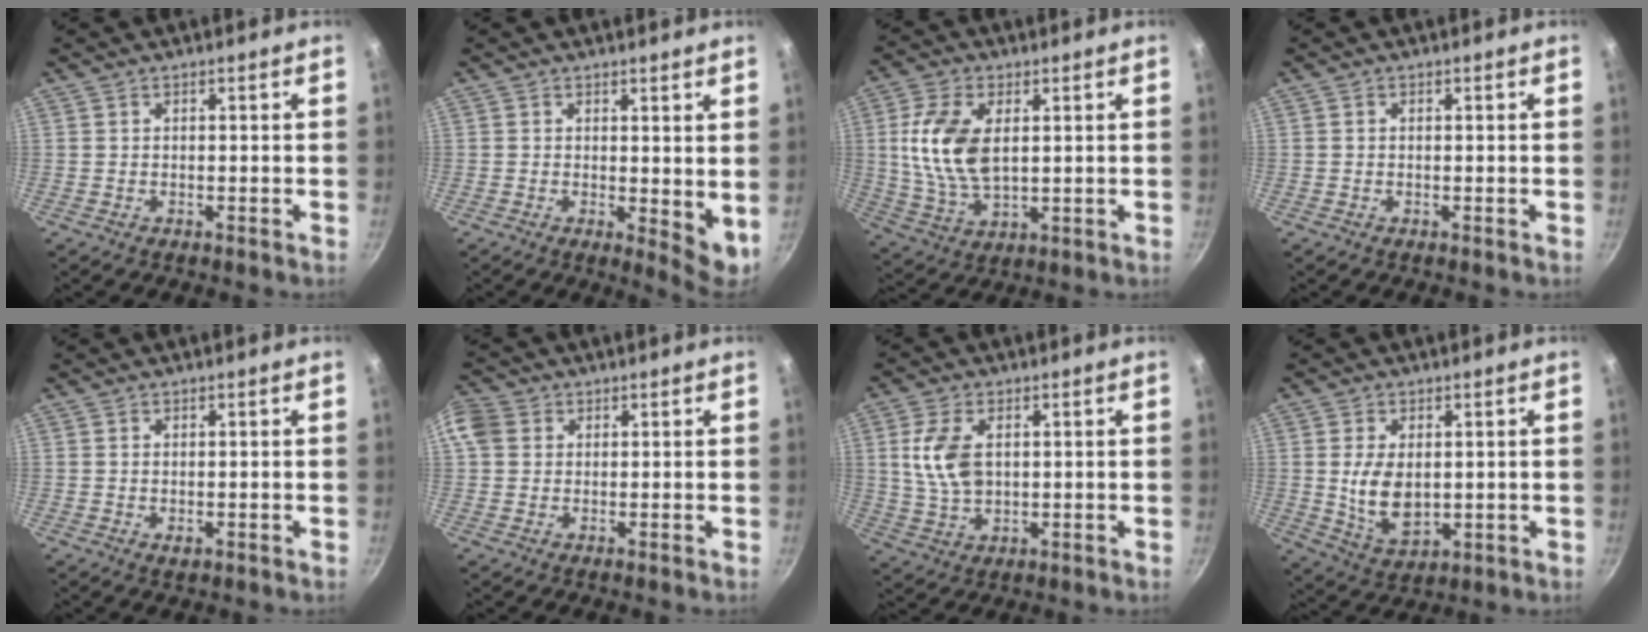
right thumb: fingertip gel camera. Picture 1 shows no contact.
{"total": 5.2, "force": [0.9, 2.2, 4.6], "torque": [-0.061, -0.016, 0.014]}
{"total": 13.1, "force": [2.3, 7.4, 10.6], "torque": [-0.202, -0.012, 0.049]}
{"total": 0.0}
{"total": 1.2, "force": [-0.1, 0.7, 1.0], "torque": [-0.017, -0.003, -0.001]}
{"total": 5.2, "force": [1.1, 4.5, 2.3], "torque": [-0.030, 0.004, 0.009]}
{"total": 9.2, "force": [1.8, 5.7, 7.0], "torque": [-0.130, -0.009, 0.036]}
{"total": 9.1, "force": [0.7, 5.4, 7.2], "torque": [-0.127, -0.017, 0.027]}